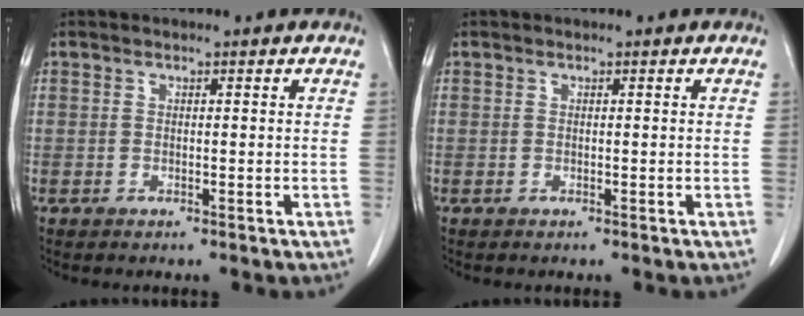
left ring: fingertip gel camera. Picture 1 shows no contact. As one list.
[{"total": 0.0}]